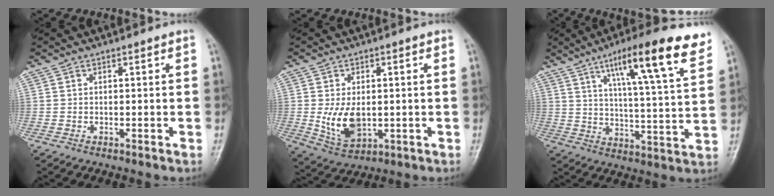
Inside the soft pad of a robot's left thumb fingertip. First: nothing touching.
{"total": 7.7, "force": [-0.5, 4.8, 6.0], "torque": [-0.099, -0.010, 0.006]}
{"total": 18.1, "force": [10.6, 2.7, 14.5], "torque": [-0.200, -0.041, 0.160]}